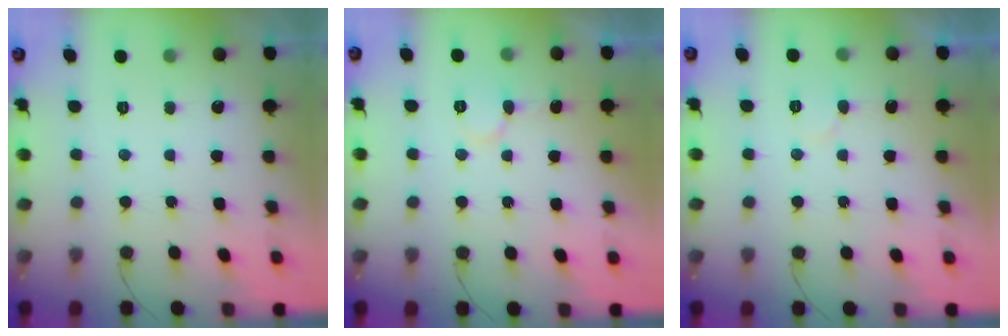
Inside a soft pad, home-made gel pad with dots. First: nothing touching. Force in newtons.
{"total": 5.8, "press": 5.7, "slide": 0.6}
{"total": 3.8, "press": 3.8, "slide": 0.3}